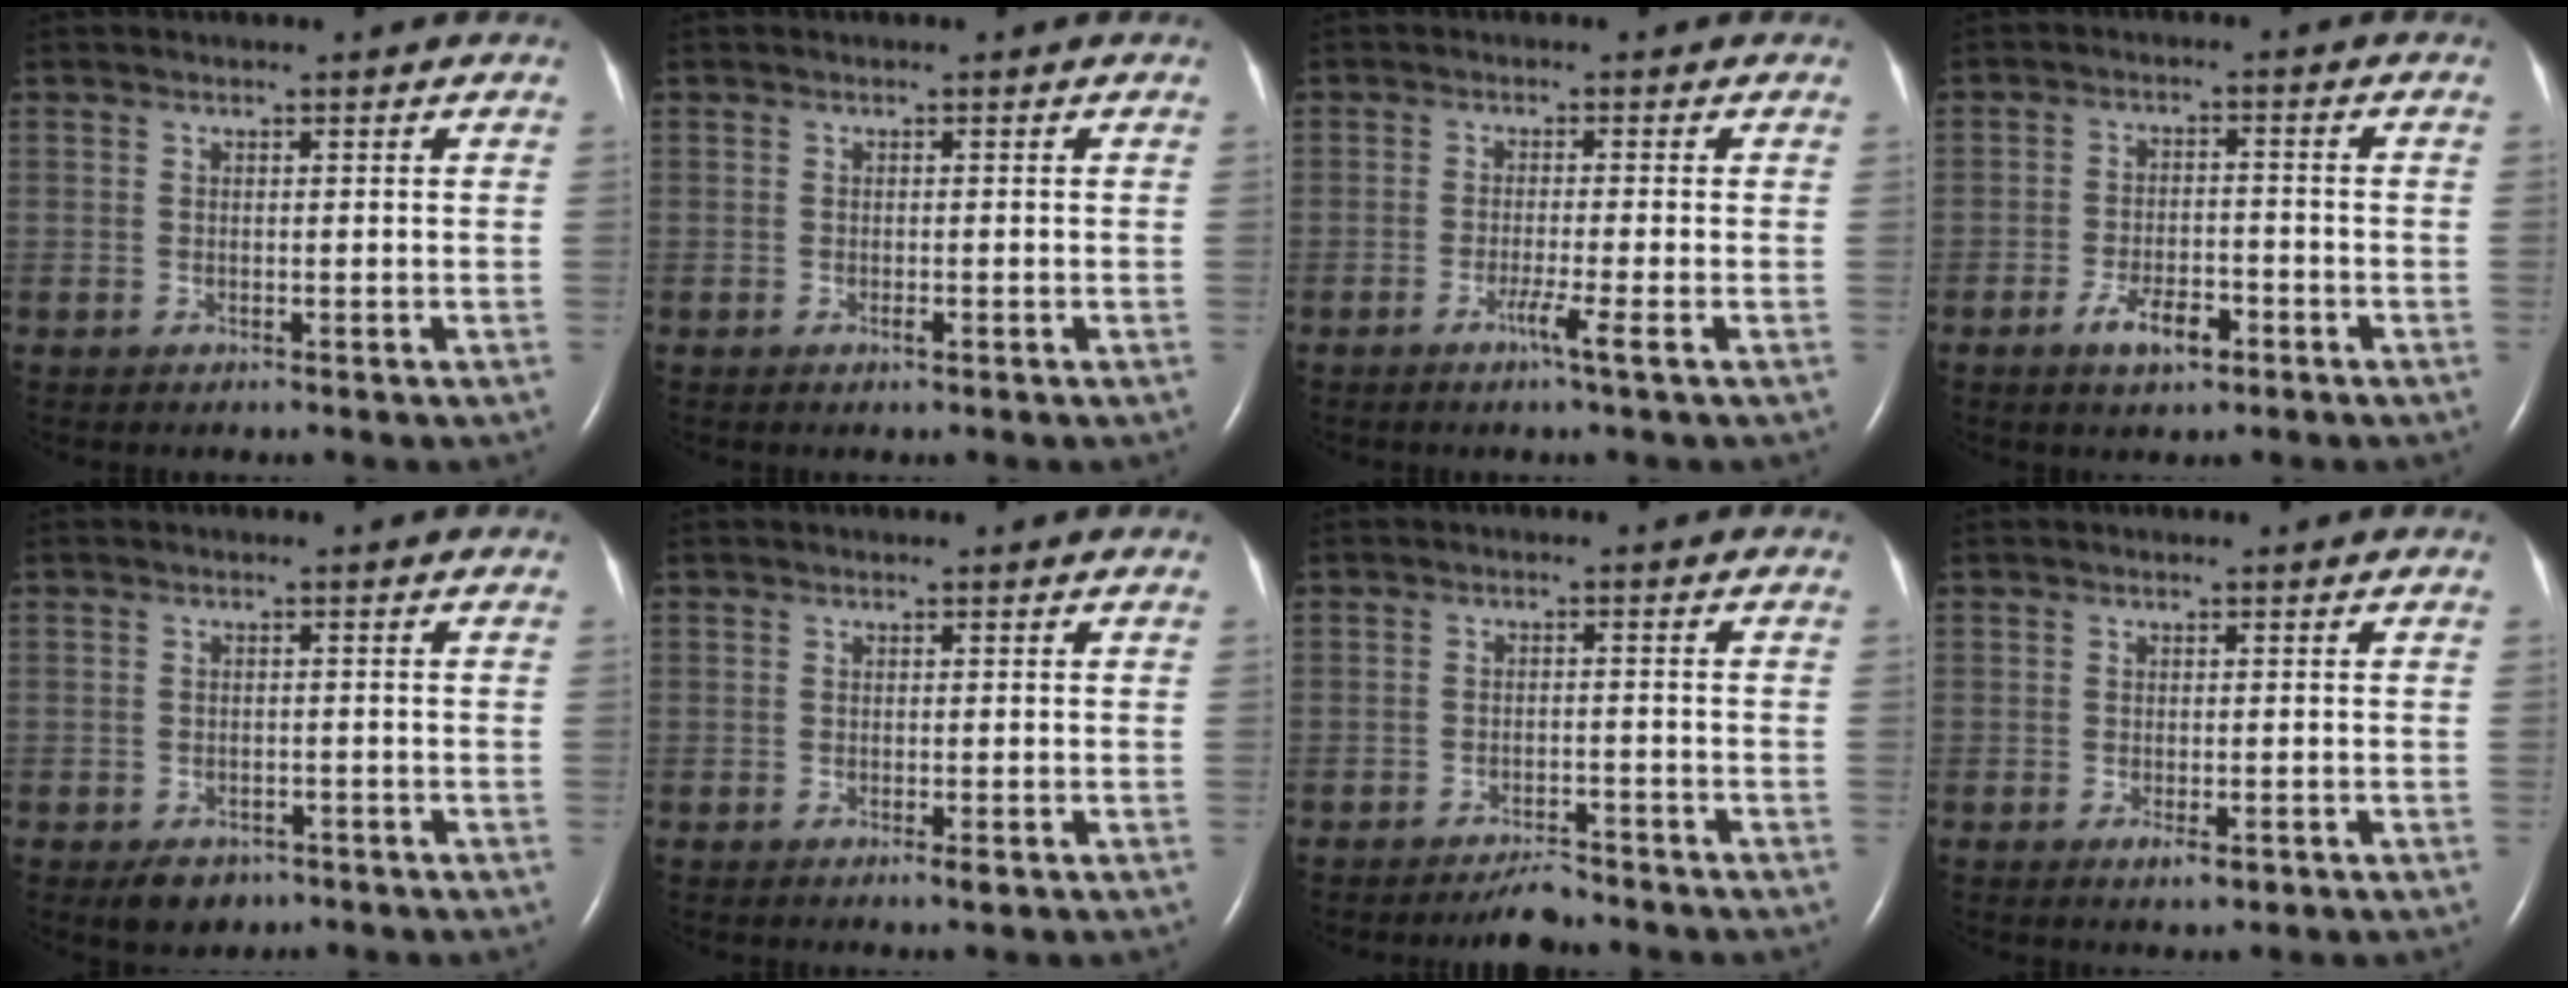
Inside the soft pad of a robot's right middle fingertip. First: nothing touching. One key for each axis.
{"total": 0.6, "fx": -0.3, "fy": 0.1, "fz": 0.5, "tx": -0.008, "ty": -0.001, "tz": -0.004}
{"total": 2.8, "fx": -1.5, "fy": -0.8, "fz": 2.3, "tx": -0.044, "ty": -0.007, "tz": -0.029}
{"total": 5.2, "fx": -3.0, "fy": 2.0, "fz": 3.8, "tx": -0.071, "ty": 0.000, "tz": -0.048}
{"total": 3.6, "fx": -2.4, "fy": 2.3, "fz": 1.3, "tx": -0.022, "ty": 0.001, "tz": -0.028}
{"total": 1.0, "fx": -0.5, "fy": 0.1, "fz": 0.8, "tx": -0.015, "ty": -0.003, "tz": -0.007}
{"total": 3.2, "fx": -3.0, "fy": 0.6, "fz": 1.1, "tx": -0.021, "ty": -0.006, "tz": -0.047}
{"total": 2.1, "fx": -1.1, "fy": 0.6, "fz": 1.7, "tx": -0.027, "ty": -0.002, "tz": -0.013}